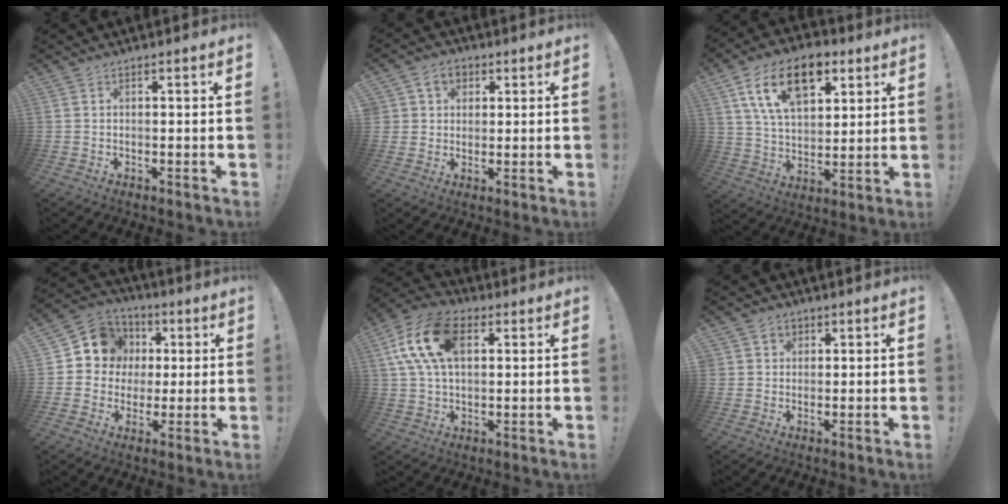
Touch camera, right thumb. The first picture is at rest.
{"total": 5.8, "force": [2.3, 5.1, 1.6], "torque": [-0.029, -0.004, 0.047]}
{"total": 17.9, "force": [8.6, 10.7, 11.5], "torque": [-0.189, -0.024, 0.156]}
{"total": 11.8, "force": [2.3, 11.0, 3.5], "torque": [-0.049, -0.001, 0.054]}
{"total": 17.6, "force": [5.5, 10.9, 12.8], "torque": [-0.245, 0.005, 0.099]}
{"total": 3.6, "force": [1.5, 3.2, 0.5], "torque": [-0.004, -0.006, 0.027]}